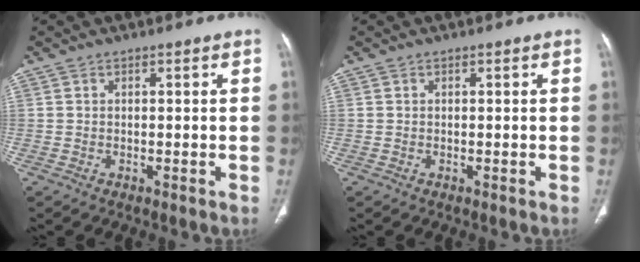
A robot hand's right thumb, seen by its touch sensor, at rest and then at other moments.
{"total": 0.0}